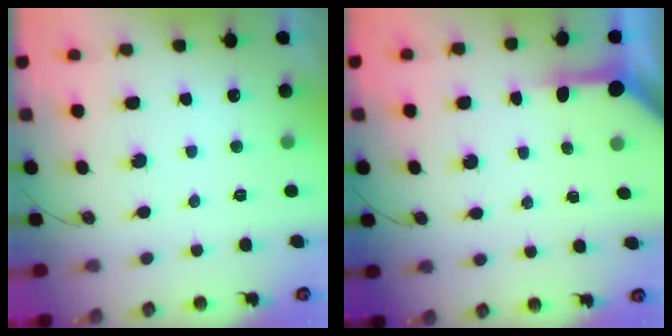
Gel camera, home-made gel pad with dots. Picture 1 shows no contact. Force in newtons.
{"total": 4.2, "press": 4.2, "slide": 0.4}